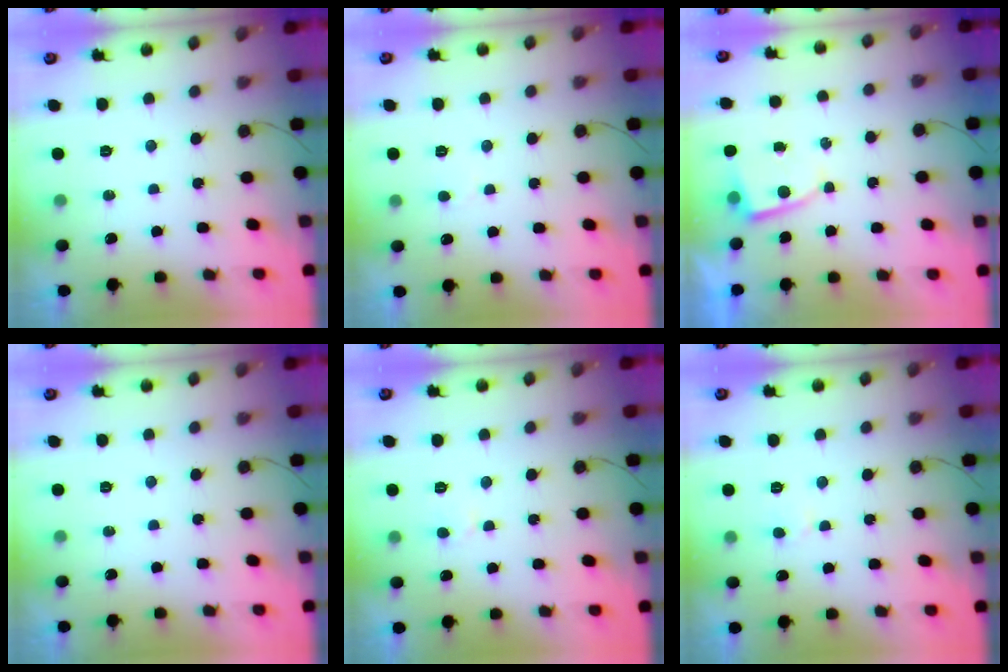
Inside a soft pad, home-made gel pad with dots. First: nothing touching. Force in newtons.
{"total": 2.7, "press": 2.7, "slide": 0.2}
{"total": 2.7, "press": 2.6, "slide": 0.3}
{"total": 0.0}
{"total": 3.7, "press": 3.7, "slide": 0.4}
{"total": 3.7, "press": 3.7, "slide": 0.4}